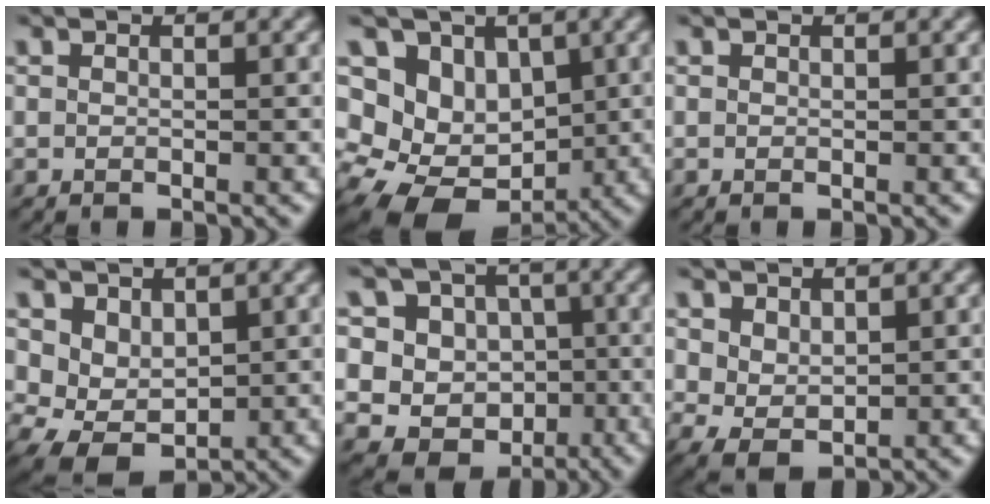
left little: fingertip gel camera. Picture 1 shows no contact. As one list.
[{"total": 9.8, "force": [-0.6, 8.3, 5.2], "torque": [-0.073, 0.012, -0.019]}, {"total": 0.0}, {"total": 3.5, "force": [0.3, 2.7, 2.1], "torque": [-0.044, -0.008, 0.011]}, {"total": 12.7, "force": [0.6, 12.0, 4.1], "torque": [-0.111, 0.036, -0.007]}, {"total": 2.7, "force": [0.4, 1.9, 1.9], "torque": [-0.045, -0.005, 0.014]}]